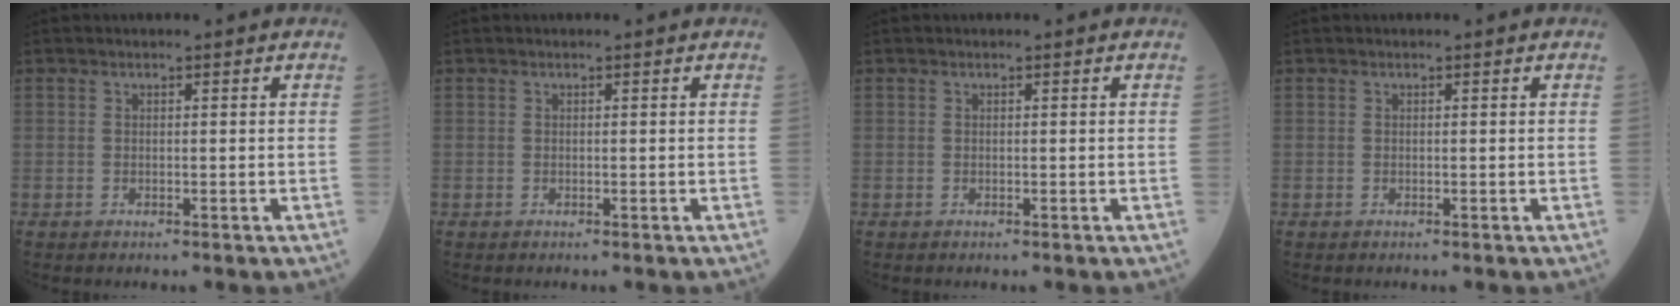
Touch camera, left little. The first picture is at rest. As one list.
[{"total": 0.0}, {"total": 0.0}, {"total": 0.0}]